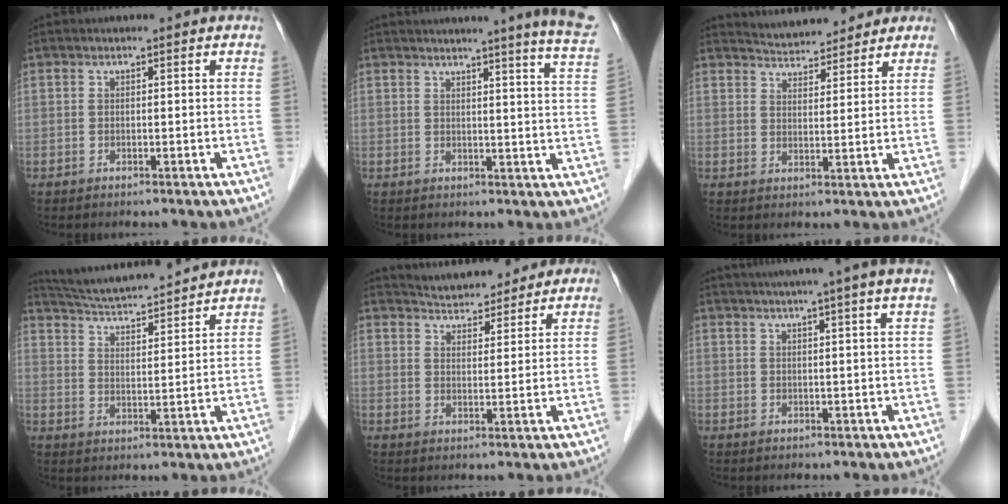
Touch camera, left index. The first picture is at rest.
{"total": 12.4, "force": [10.9, -1.3, 5.9], "torque": [-0.070, -0.057, 0.099]}
{"total": 8.1, "force": [7.7, 2.1, 1.6], "torque": [-0.023, 0.017, 0.111]}
{"total": 16.6, "force": [15.5, 1.1, 6.0], "torque": [-0.106, 0.020, 0.235]}
{"total": 9.9, "force": [9.3, 2.7, 2.3], "torque": [-0.030, 0.016, 0.133]}
{"total": 11.1, "force": [9.0, -1.8, 6.3], "torque": [-0.090, 0.011, 0.100]}